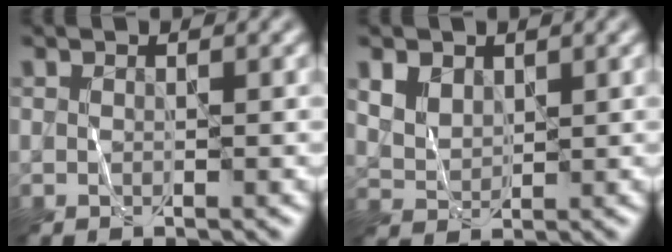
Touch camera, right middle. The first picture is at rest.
{"total": 3.6, "force": [2.0, 2.4, 1.7], "torque": [-0.049, 0.006, 0.044]}